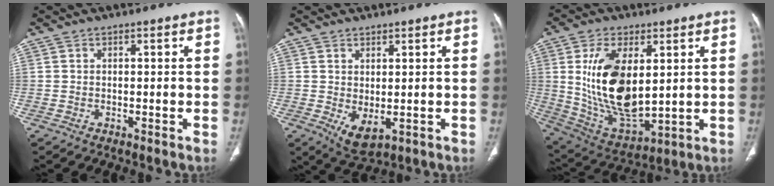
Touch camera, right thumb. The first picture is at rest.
{"total": 4.7, "force": [-0.3, 2.3, 4.1], "torque": [-0.068, -0.008, 0.015]}
{"total": 18.4, "force": [3.3, 9.4, 15.5], "torque": [-0.279, -0.024, 0.080]}